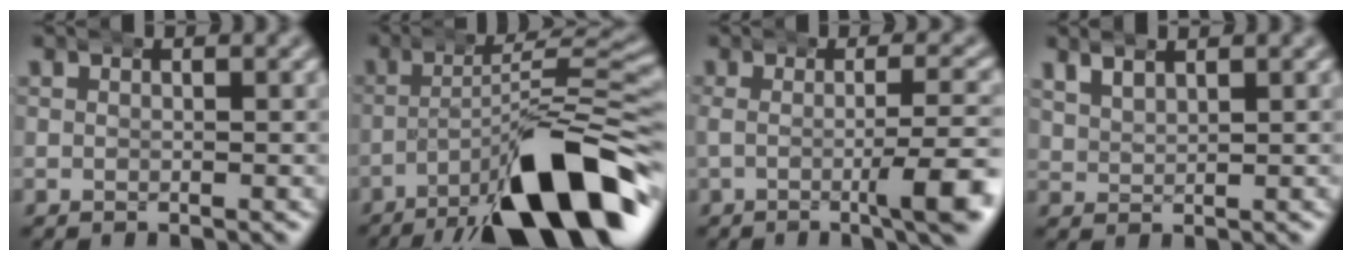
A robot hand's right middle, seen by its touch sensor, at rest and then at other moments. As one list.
[{"total": 11.1, "force": [-6.4, 1.8, 8.8], "torque": [-0.121, 0.016, -0.101]}, {"total": 5.7, "force": [-1.1, 1.3, 5.5], "torque": [-0.069, 0.012, -0.023]}, {"total": 2.4, "force": [1.4, 1.7, 0.9], "torque": [-0.028, -0.003, 0.030]}]